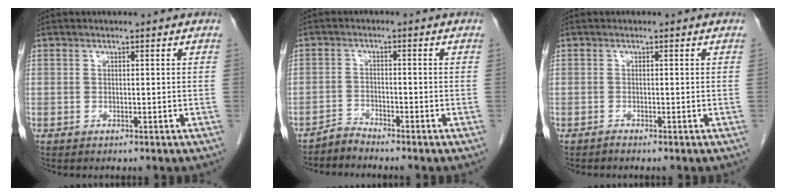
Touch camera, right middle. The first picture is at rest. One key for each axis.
{"total": 2.0, "fx": -2.0, "fy": -0.3, "fz": -0.5, "tx": 0.015, "ty": -0.010, "tz": -0.039}
{"total": 0.0}